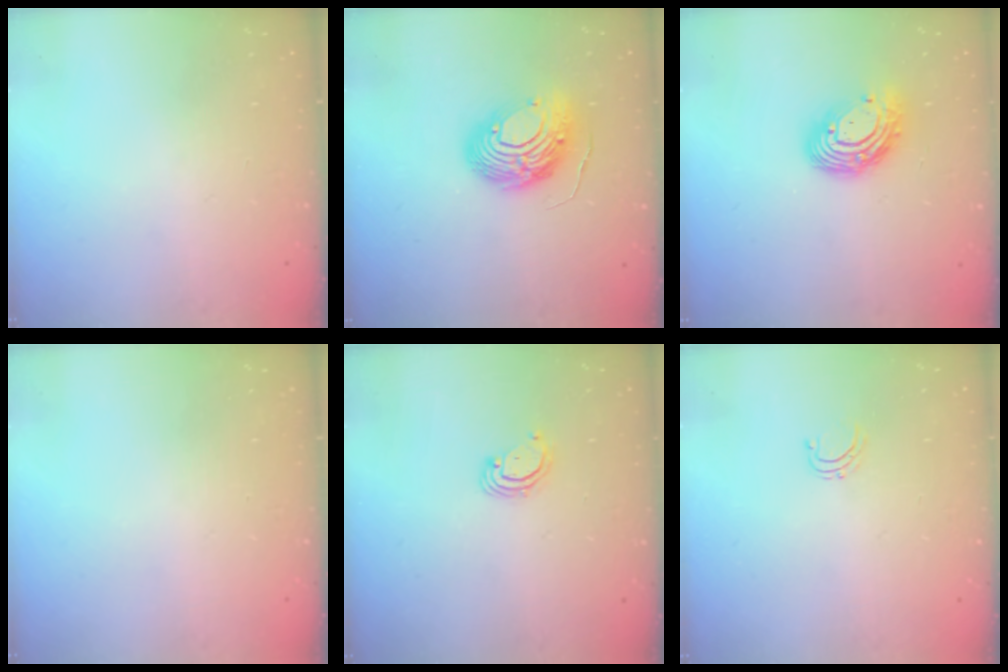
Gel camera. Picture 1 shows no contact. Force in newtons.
{"total": 12.8, "press": 12.7, "slide": 1.3}
{"total": 12.1, "press": 12.0, "slide": 1.1}
{"total": 0.0}
{"total": 2.5, "press": 2.5, "slide": 0.2}
{"total": 3.8, "press": 3.8, "slide": 0.2}